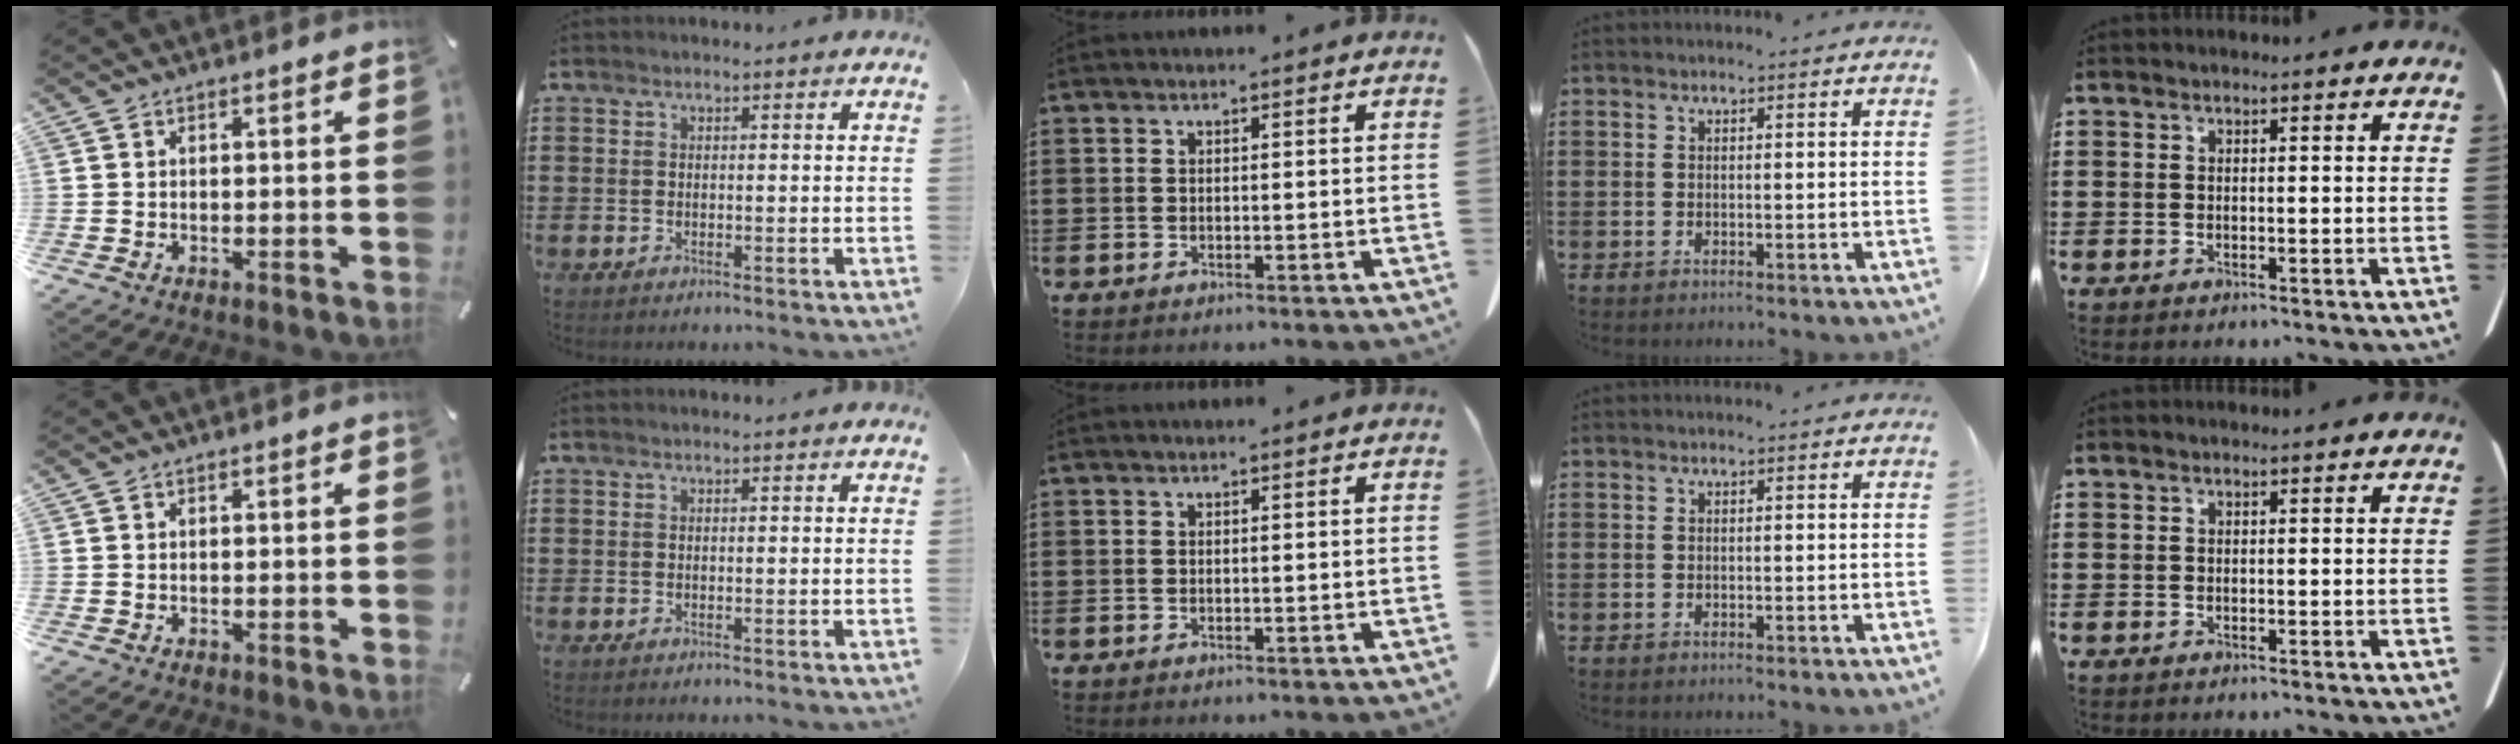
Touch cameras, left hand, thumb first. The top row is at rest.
{}